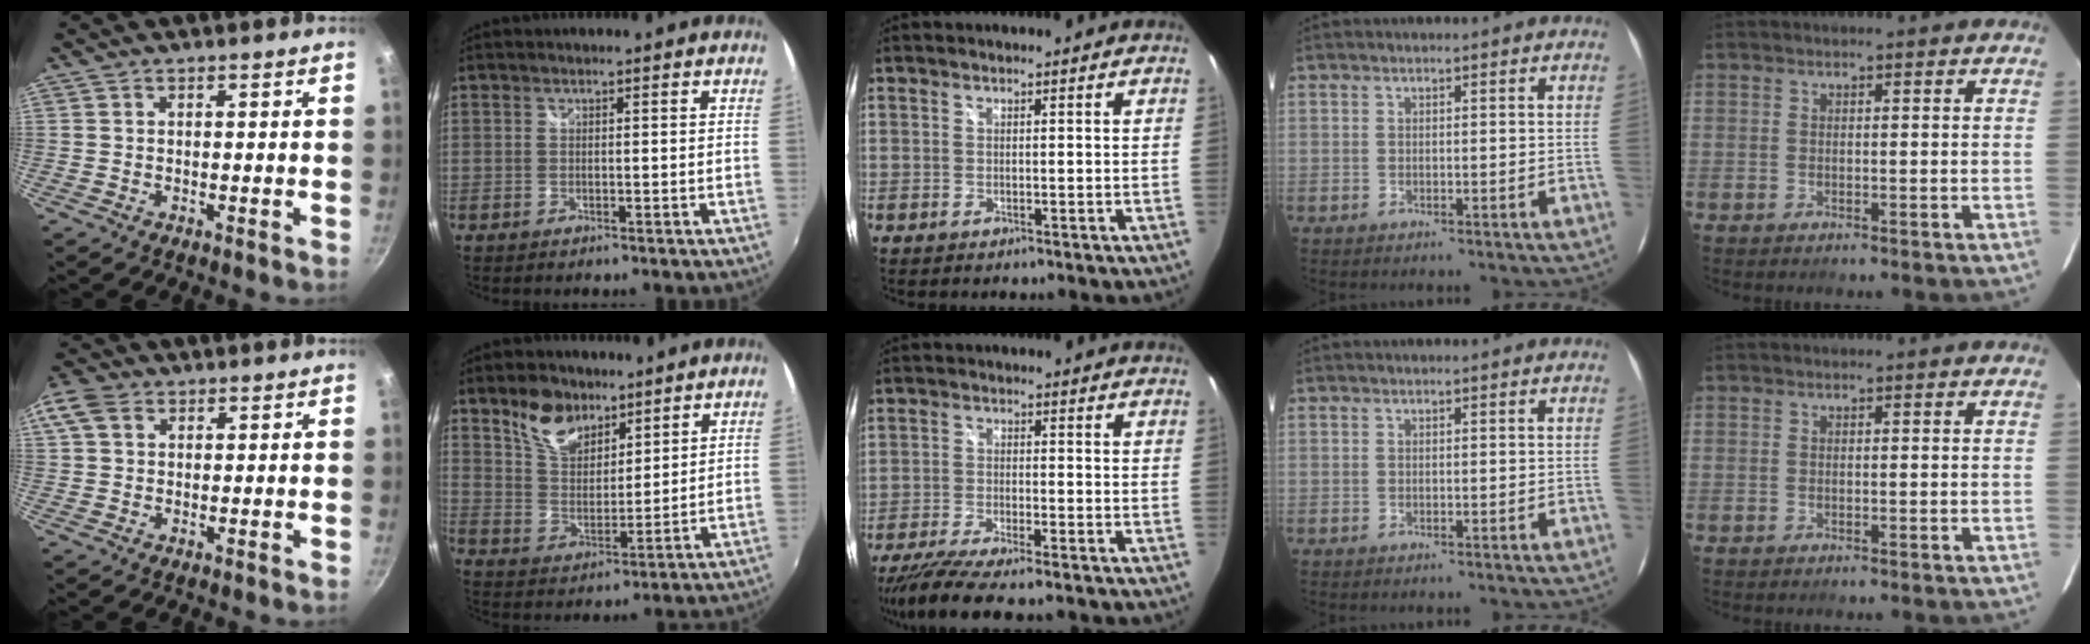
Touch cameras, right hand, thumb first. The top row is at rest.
{"thumb": {"total": 5.2, "force": [1.9, 3.8, 3.0], "torque": [-0.058, 0.009, 0.029]}, "index": {"total": 9.8, "force": [6.9, 5.4, 4.5], "torque": [-0.079, 0.010, 0.131]}, "middle": {"total": 10.1, "force": [-8.5, 0.9, 5.4], "torque": [-0.124, -0.036, -0.145]}}